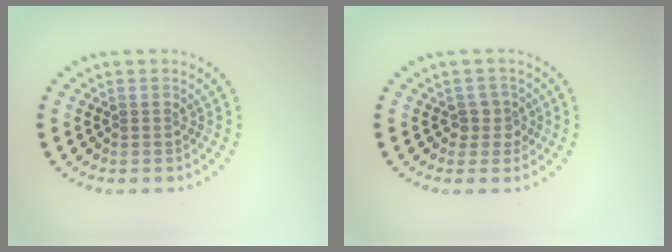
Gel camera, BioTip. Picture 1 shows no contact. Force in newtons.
{"total": 1.7, "press": 1.4, "slide": 1.0}